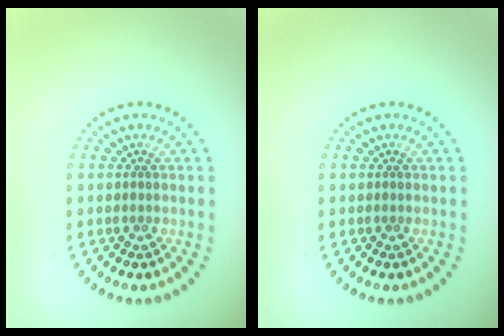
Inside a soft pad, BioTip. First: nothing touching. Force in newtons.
{"total": 0.0}